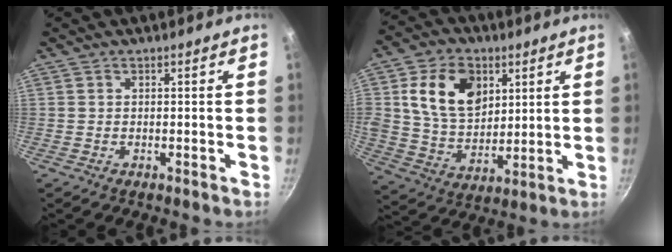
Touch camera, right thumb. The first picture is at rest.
{"total": 15.6, "force": [5.0, 11.1, 9.8], "torque": [-0.143, -0.016, 0.091]}